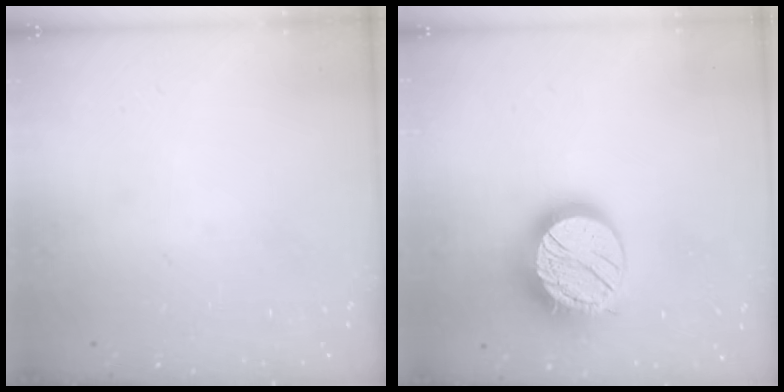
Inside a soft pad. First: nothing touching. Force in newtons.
{"total": 18.1, "press": 18.1, "slide": 1.0}